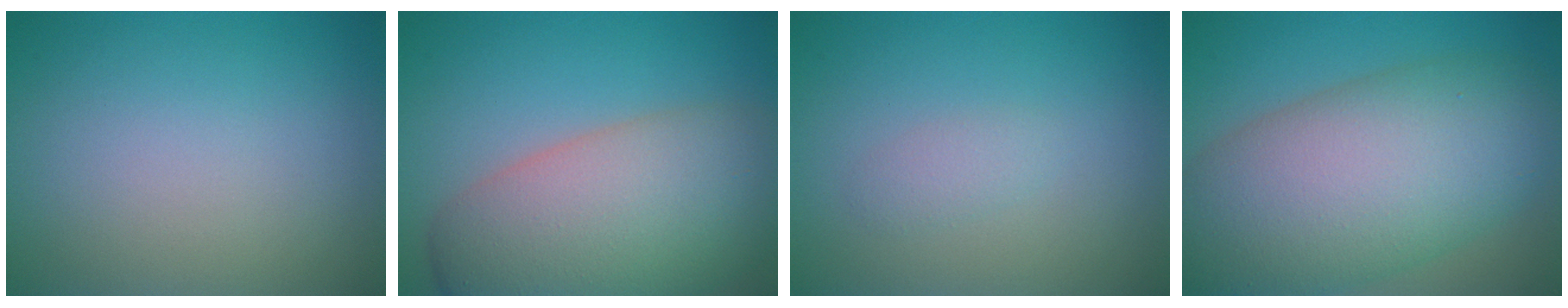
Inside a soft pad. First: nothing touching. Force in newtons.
{"total": 11.3, "press": 11.3, "slide": 0.8}
{"total": 1.2, "press": 1.2, "slide": 0.0}
{"total": 12.7, "press": 12.7, "slide": 0.8}